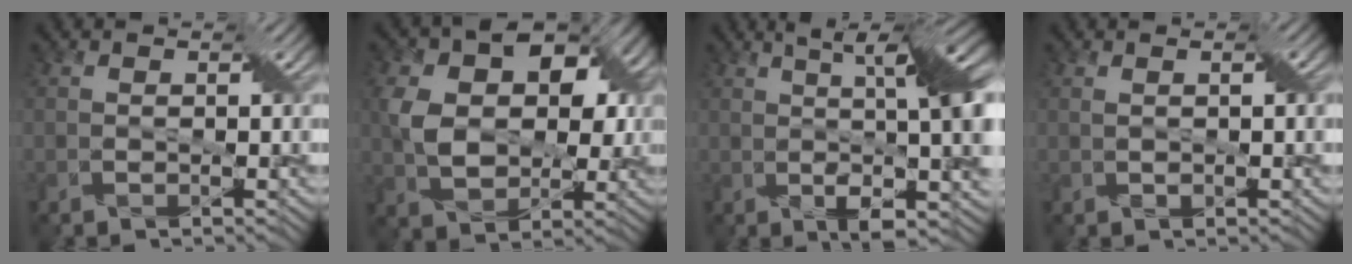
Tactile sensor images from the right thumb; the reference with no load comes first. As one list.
[{"total": 11.5, "force": [2.2, 7.9, 8.0], "torque": [-0.157, 0.005, 0.036]}, {"total": 13.0, "force": [2.2, 2.9, 12.4], "torque": [-0.185, 0.014, 0.037]}, {"total": 1.5, "force": [0.3, 0.2, 1.4], "torque": [-0.029, 0.005, 0.007]}]